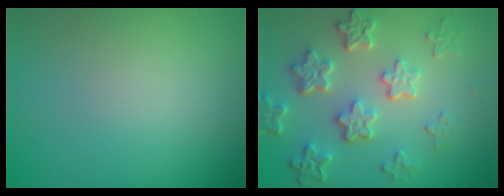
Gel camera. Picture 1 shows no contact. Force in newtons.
{"total": 5.9, "press": 4.4, "slide": 3.9}